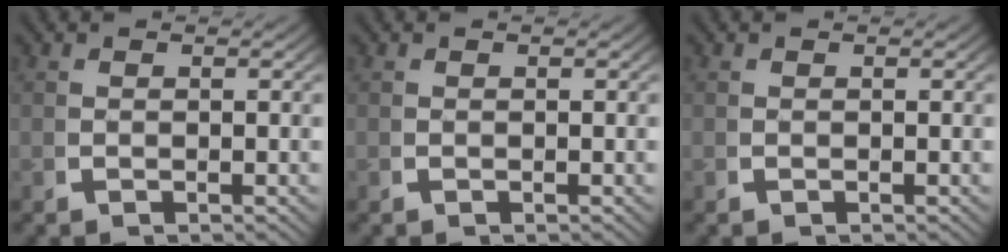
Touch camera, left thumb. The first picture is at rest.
{"total": 0.0}
{"total": 0.0}